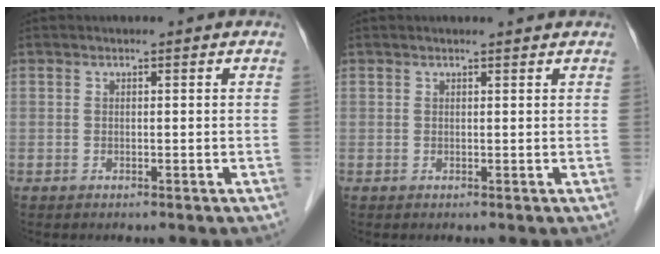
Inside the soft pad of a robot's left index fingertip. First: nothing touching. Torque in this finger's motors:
{"motor_torque": [-0.53, -1.54, 0.03, -0.01]}